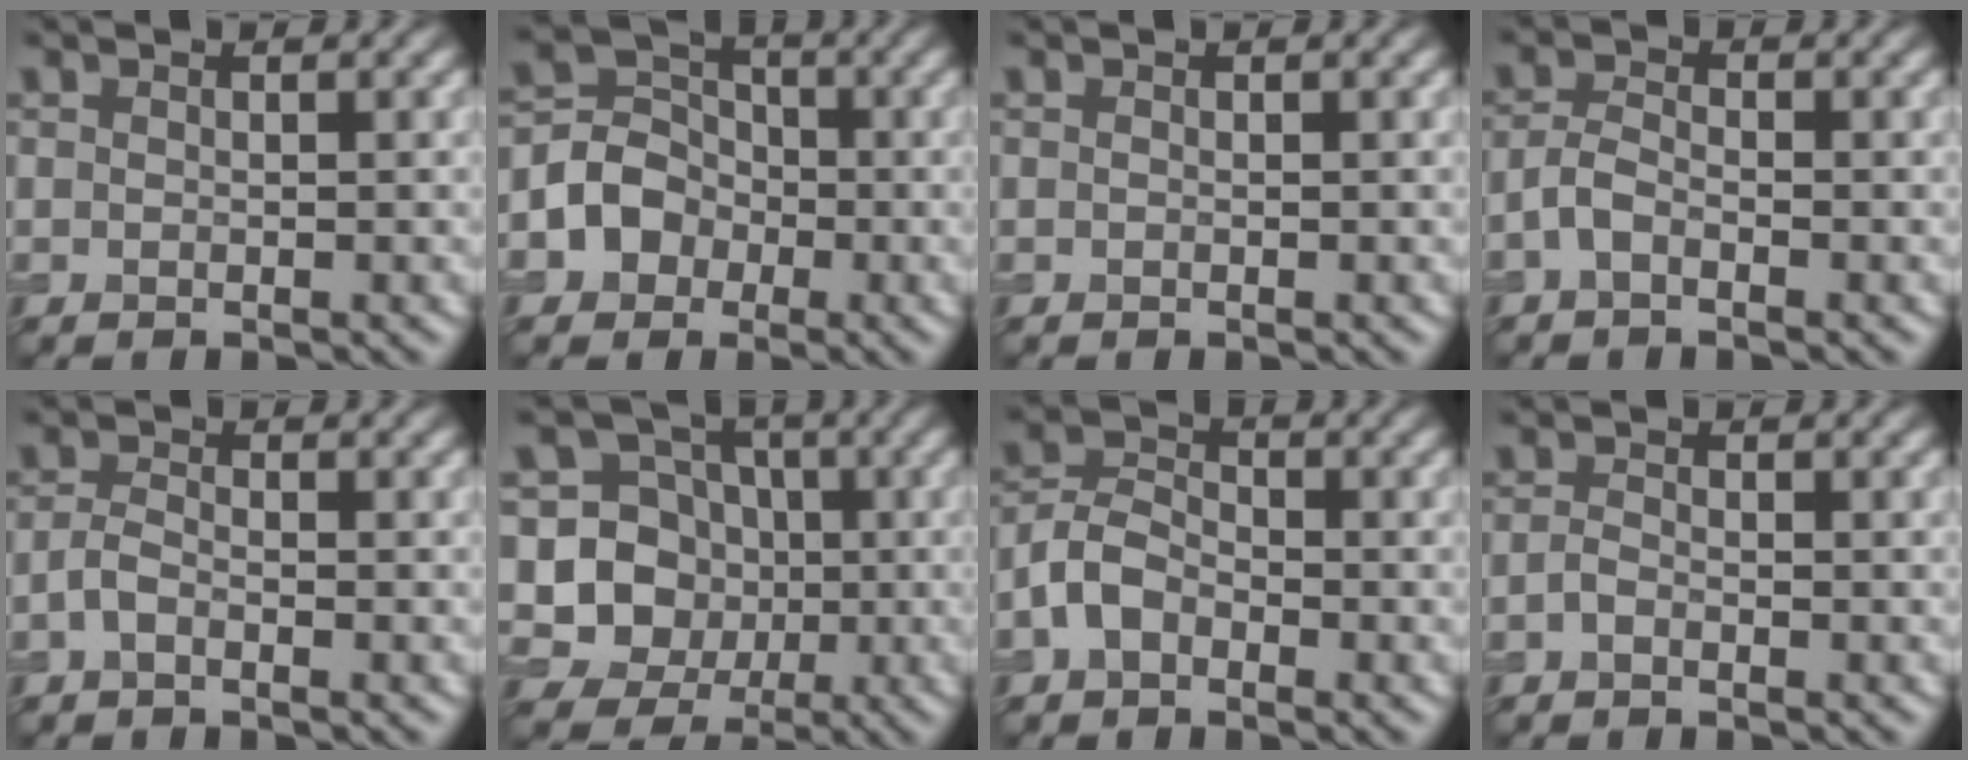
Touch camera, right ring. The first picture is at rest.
{"total": 4.4, "force": [-1.4, 3.9, 1.4], "torque": [-0.007, 0.007, -0.042]}
{"total": 0.0}
{"total": 1.8, "force": [-1.0, 0.8, 1.3], "torque": [-0.027, 0.004, -0.026]}
{"total": 1.5, "force": [-0.8, 0.6, 1.1], "torque": [-0.025, 0.002, -0.021]}
{"total": 9.0, "force": [-1.1, 8.6, 2.4], "torque": [-0.052, 0.016, -0.040]}
{"total": 3.3, "force": [-1.6, 2.2, 2.0], "torque": [-0.038, 0.009, -0.040]}
{"total": 0.9, "force": [-0.5, 0.4, 0.6], "torque": [-0.015, 0.000, -0.014]}